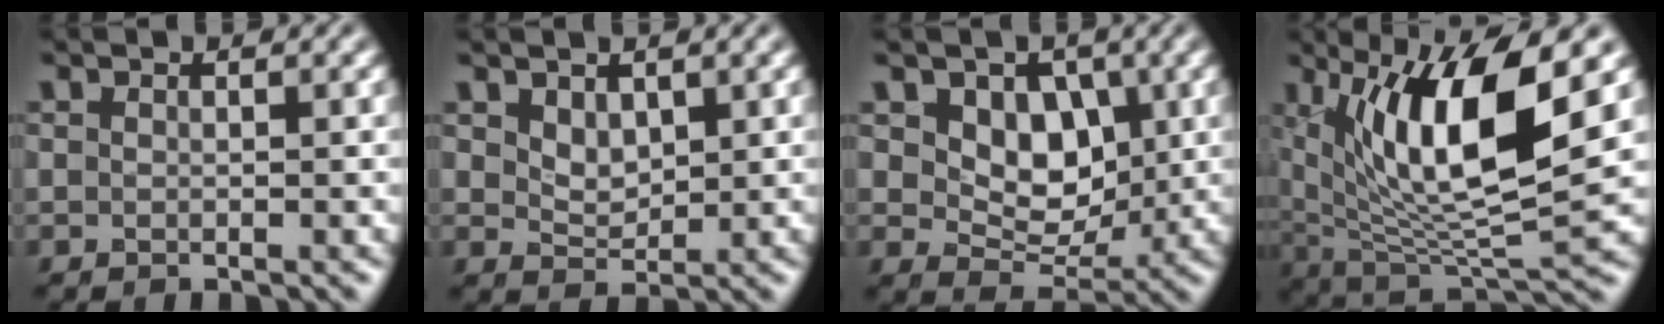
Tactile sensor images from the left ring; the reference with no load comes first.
{"total": 1.9, "force": [1.1, 1.2, 1.1], "torque": [-0.021, -0.006, 0.026]}
{"total": 4.9, "force": [1.3, 3.6, 3.0], "torque": [-0.054, -0.013, 0.015]}
{"total": 11.4, "force": [4.0, 3.2, 10.2], "torque": [-0.178, -0.006, 0.081]}